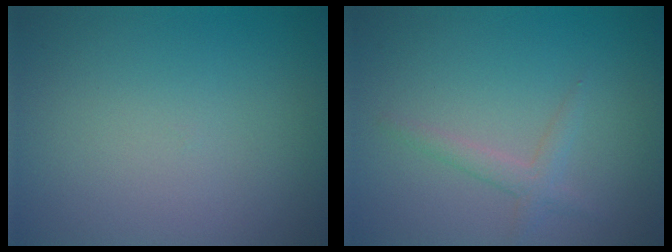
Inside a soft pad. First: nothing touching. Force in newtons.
{"total": 1.6, "press": 1.6, "slide": 0.1}